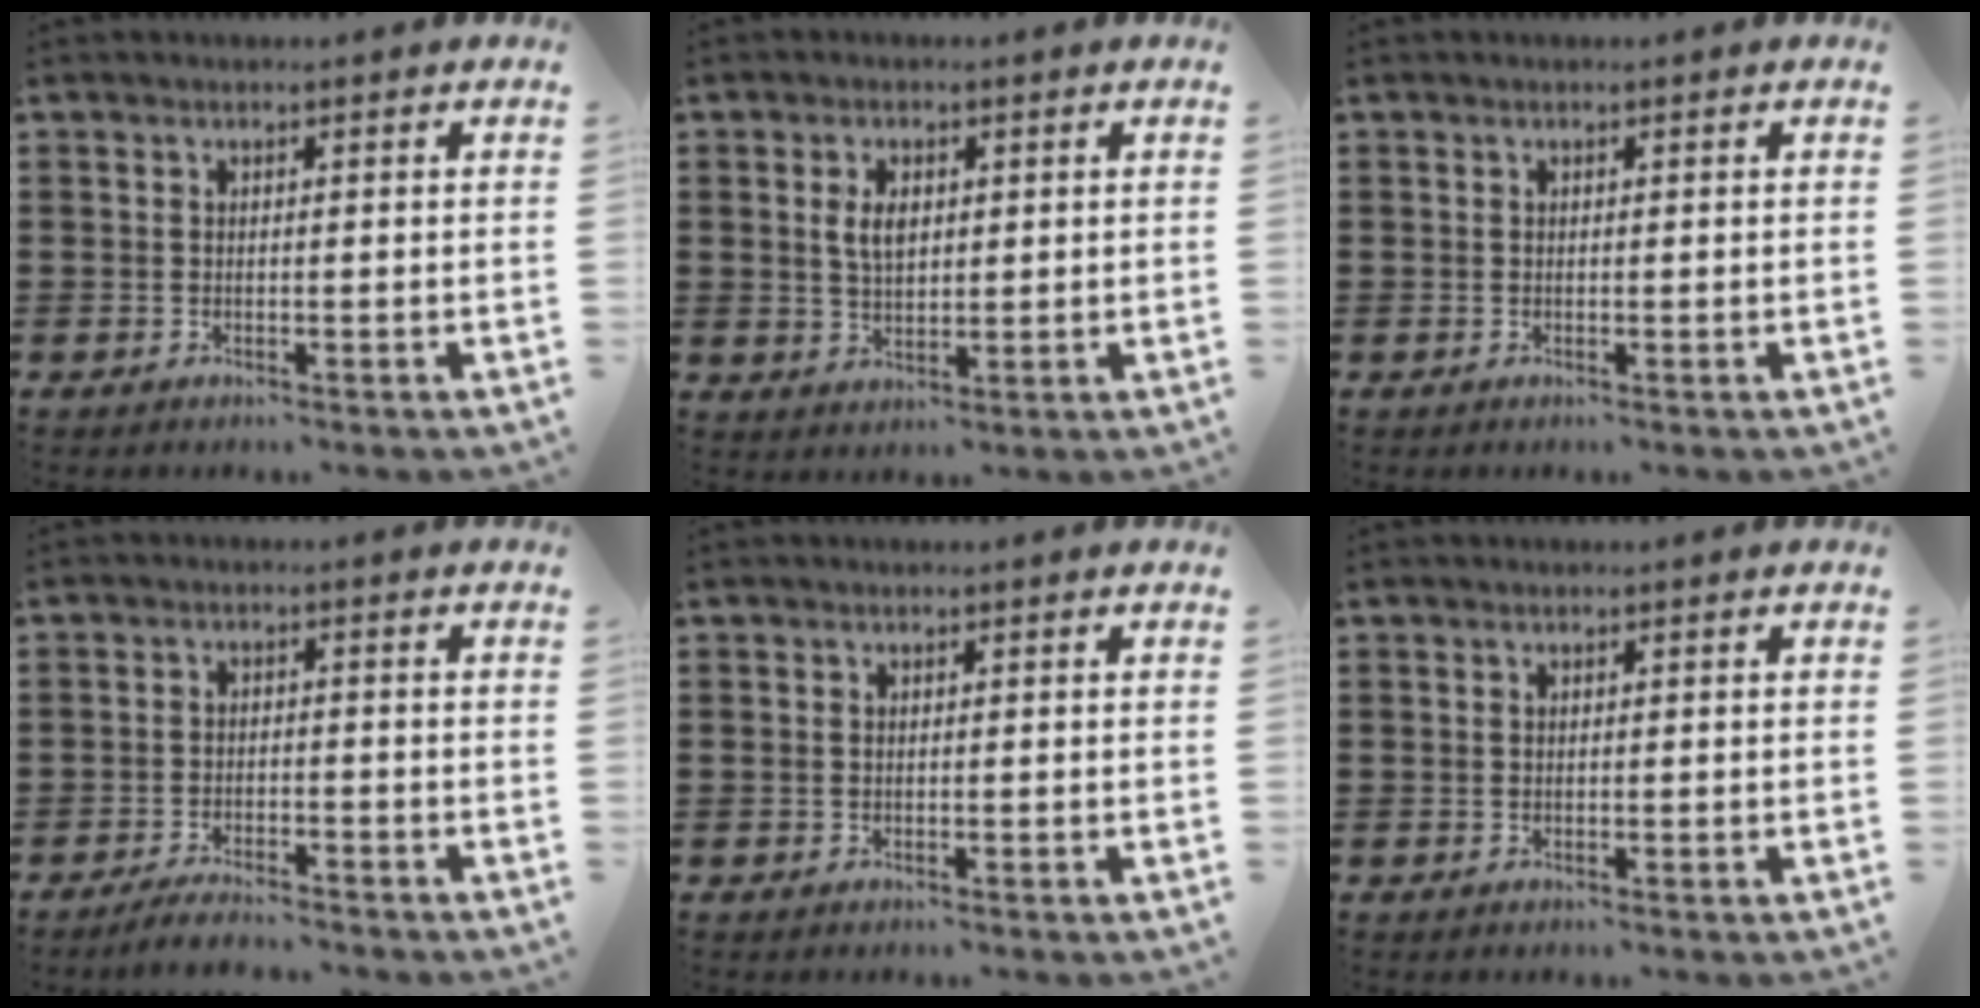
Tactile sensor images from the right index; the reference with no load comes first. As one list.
[{"total": 3.9, "force": [0.9, 2.3, 3.1], "torque": [-0.058, 0.008, 0.014]}, {"total": 0.0}, {"total": 3.0, "force": [-2.9, 0.2, 0.6], "torque": [-0.012, 0.005, -0.060]}, {"total": 0.0}, {"total": 0.0}]